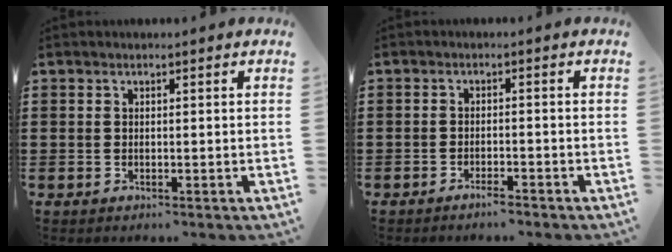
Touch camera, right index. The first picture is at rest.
{"total": 1.7, "force": [-1.6, 0.1, 0.8], "torque": [-0.016, -0.002, -0.028]}